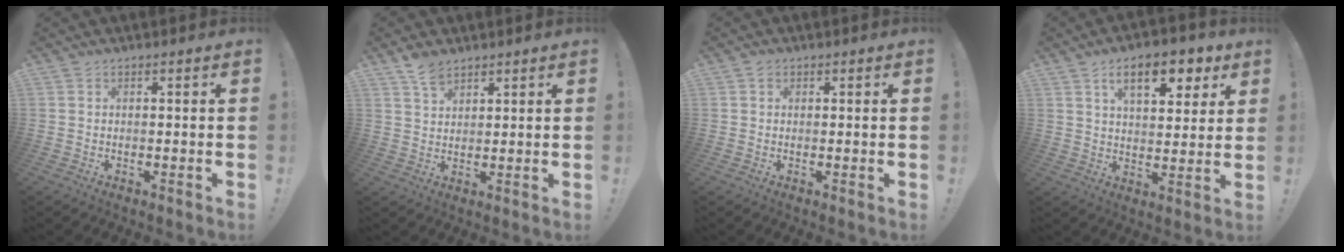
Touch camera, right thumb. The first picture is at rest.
{"total": 5.1, "force": [4.0, 2.1, 2.3], "torque": [-0.043, -0.019, 0.075]}
{"total": 0.8, "force": [0.6, 0.5, 0.3], "torque": [-0.001, 0.000, 0.010]}
{"total": 12.8, "force": [6.5, 5.7, 9.4], "torque": [-0.131, -0.023, 0.107]}